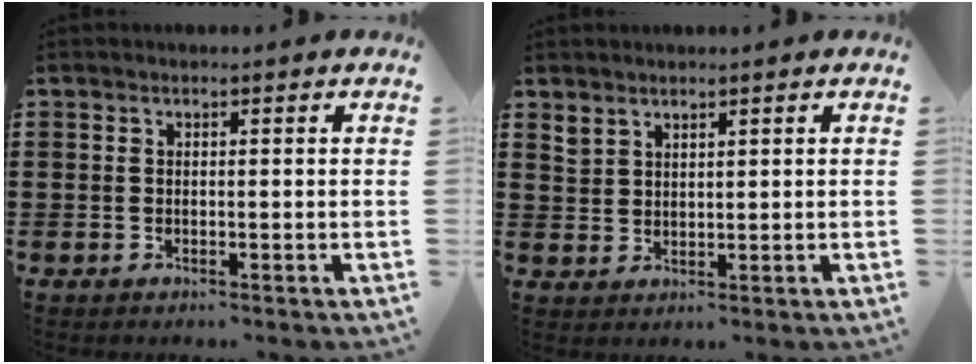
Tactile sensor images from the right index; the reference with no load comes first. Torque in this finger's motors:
{"motor_torque": [-0.15, -0.16, 0.00, 0.01]}